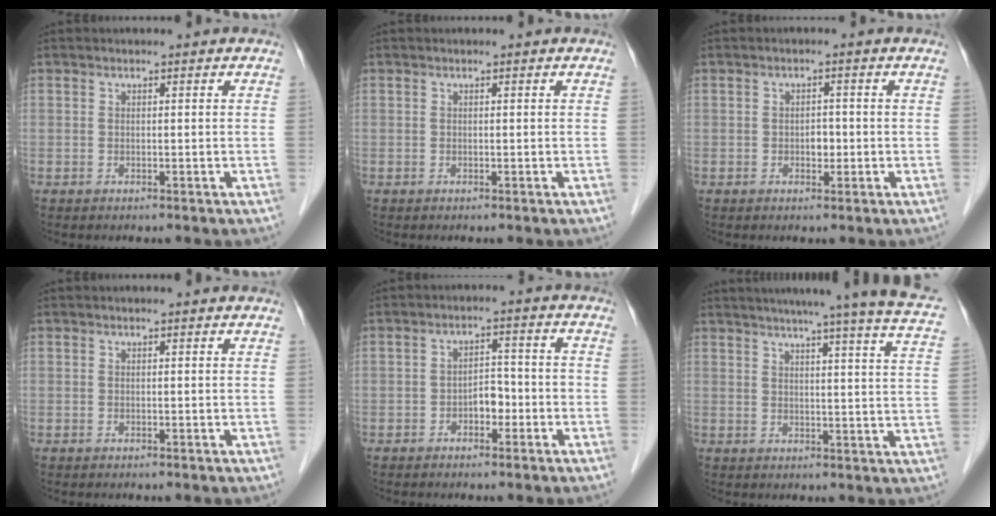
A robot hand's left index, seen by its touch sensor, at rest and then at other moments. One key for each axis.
{"total": 0.0}
{"total": 1.8, "fx": -0.5, "fy": 1.2, "fz": 1.3, "tx": -0.018, "ty": 0.003, "tz": -0.006}
{"total": 1.0, "fx": 0.9, "fy": 0.0, "fz": 0.2, "tx": -0.009, "ty": 0.006, "tz": 0.011}
{"total": 3.4, "fx": -1.6, "fy": 1.9, "fz": 2.3, "tx": -0.032, "ty": 0.013, "tz": -0.029}
{"total": 22.1, "fx": 18.8, "fy": -0.6, "fz": 11.7, "tx": -0.168, "ty": -0.029, "tz": 0.219}